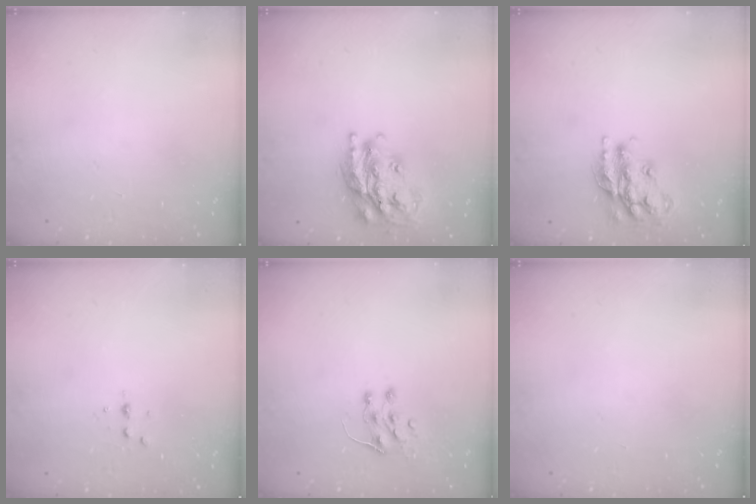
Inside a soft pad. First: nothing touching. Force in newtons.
{"total": 21.4, "press": 21.4, "slide": 1.6}
{"total": 15.2, "press": 15.2, "slide": 0.8}
{"total": 3.5, "press": 3.5, "slide": 0.5}
{"total": 6.0, "press": 5.9, "slide": 0.7}
{"total": 0.0}